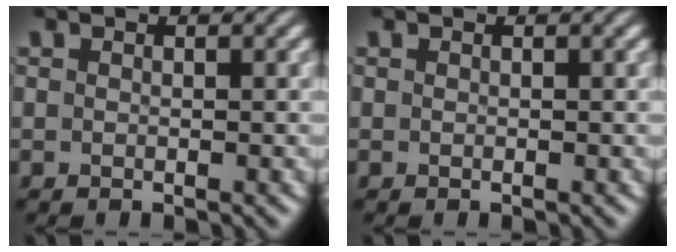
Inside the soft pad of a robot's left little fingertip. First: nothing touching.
{"total": 0.0}